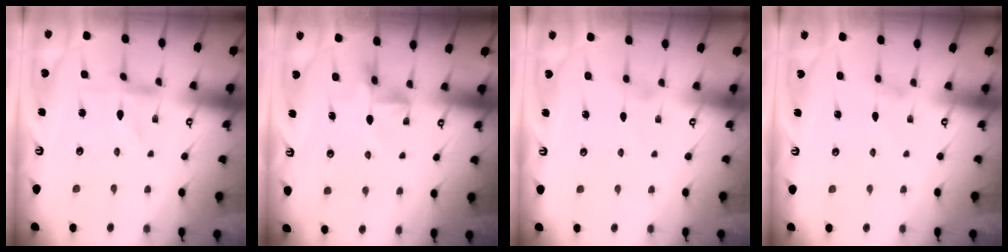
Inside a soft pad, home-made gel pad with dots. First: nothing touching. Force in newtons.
{"total": 4.1, "press": 4.1, "slide": 0.6}
{"total": 1.3, "press": 1.3, "slide": 0.3}
{"total": 0.0}